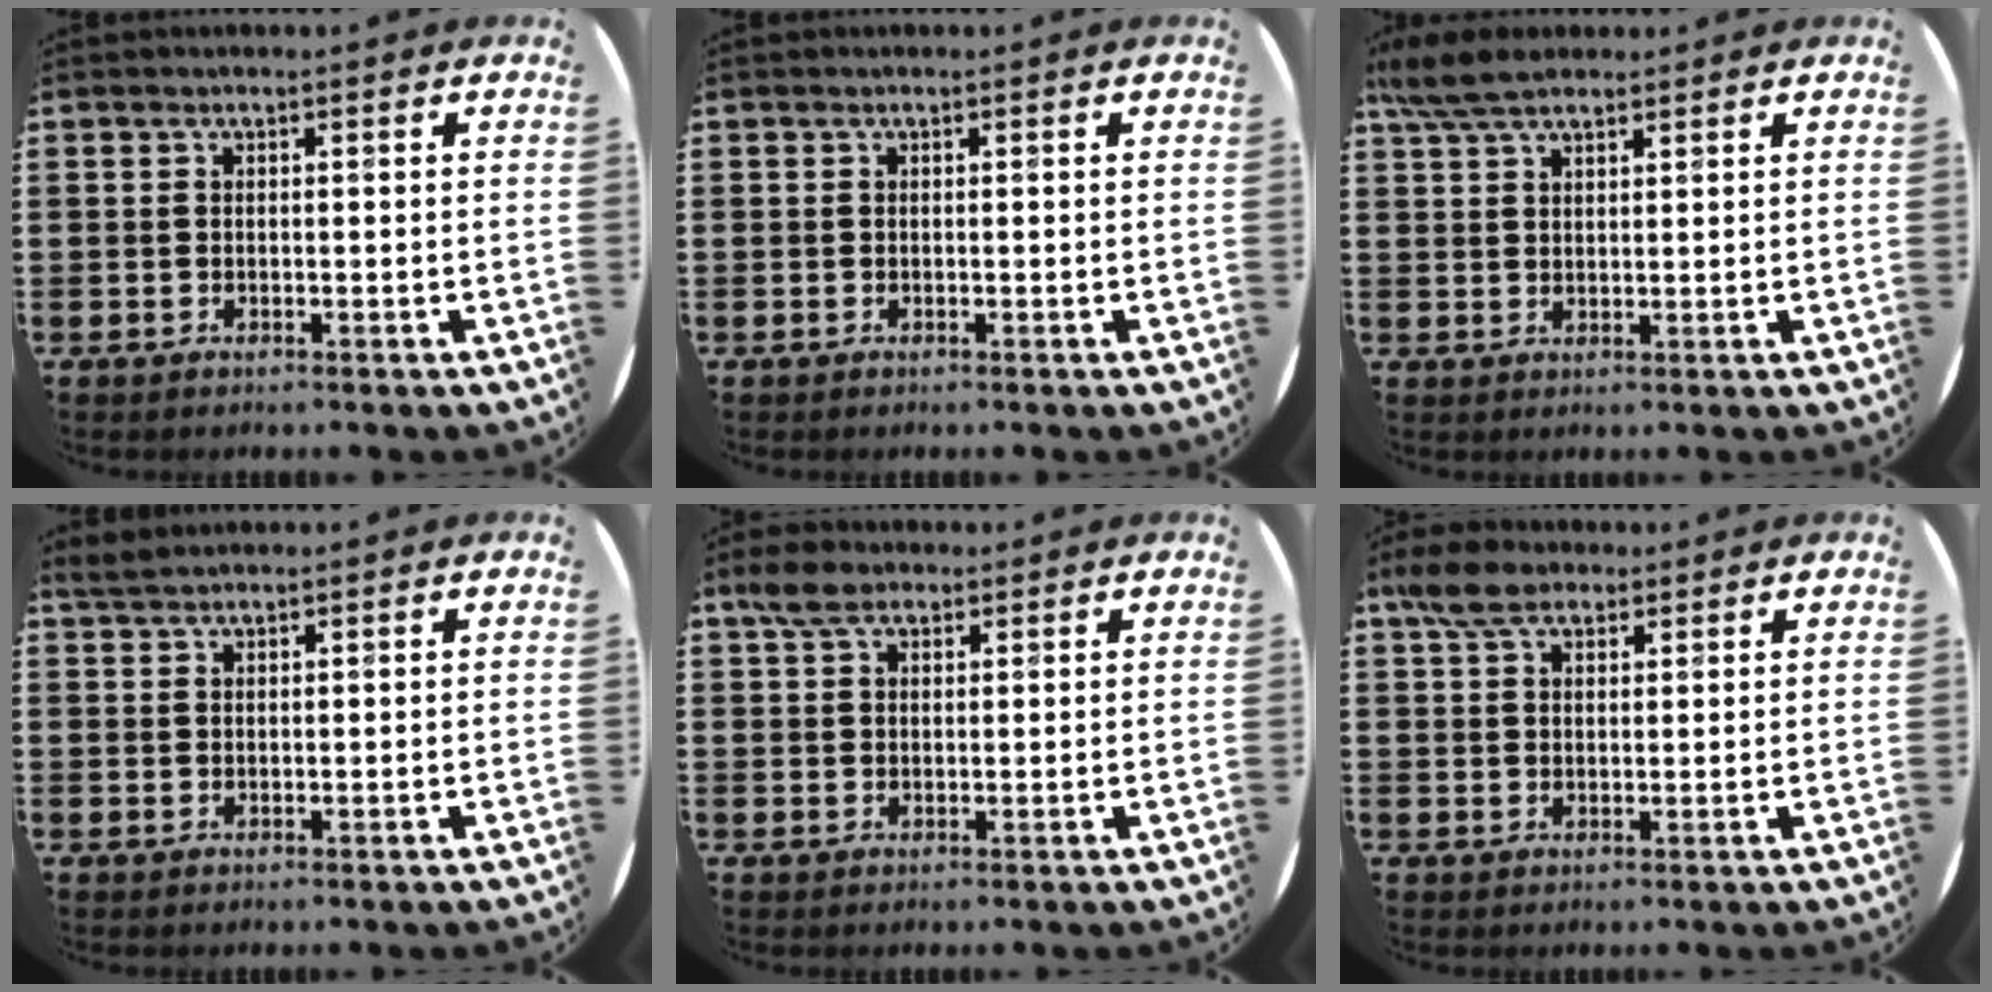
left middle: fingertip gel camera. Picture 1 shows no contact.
{"total": 0.0}
{"total": 5.1, "force": [4.0, 1.4, 2.7], "torque": [-0.063, 0.000, 0.075]}
{"total": 1.8, "force": [1.7, 0.3, 0.5], "torque": [-0.013, 0.004, 0.032]}
{"total": 3.7, "force": [2.7, 1.9, 1.7], "torque": [-0.031, 0.007, 0.049]}
{"total": 5.1, "force": [3.8, 2.5, 2.2], "torque": [-0.046, 0.001, 0.071]}